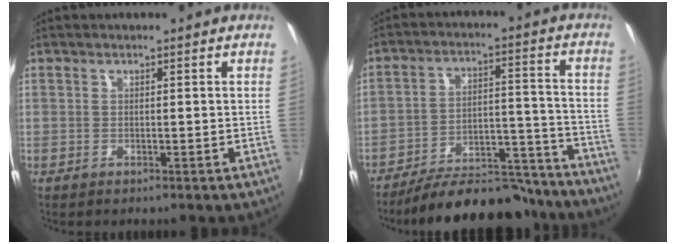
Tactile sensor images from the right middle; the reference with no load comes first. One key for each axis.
{"total": 20.6, "fx": -18.4, "fy": 5.8, "fz": 7.3, "tx": -0.131, "ty": 0.024, "tz": -0.242}